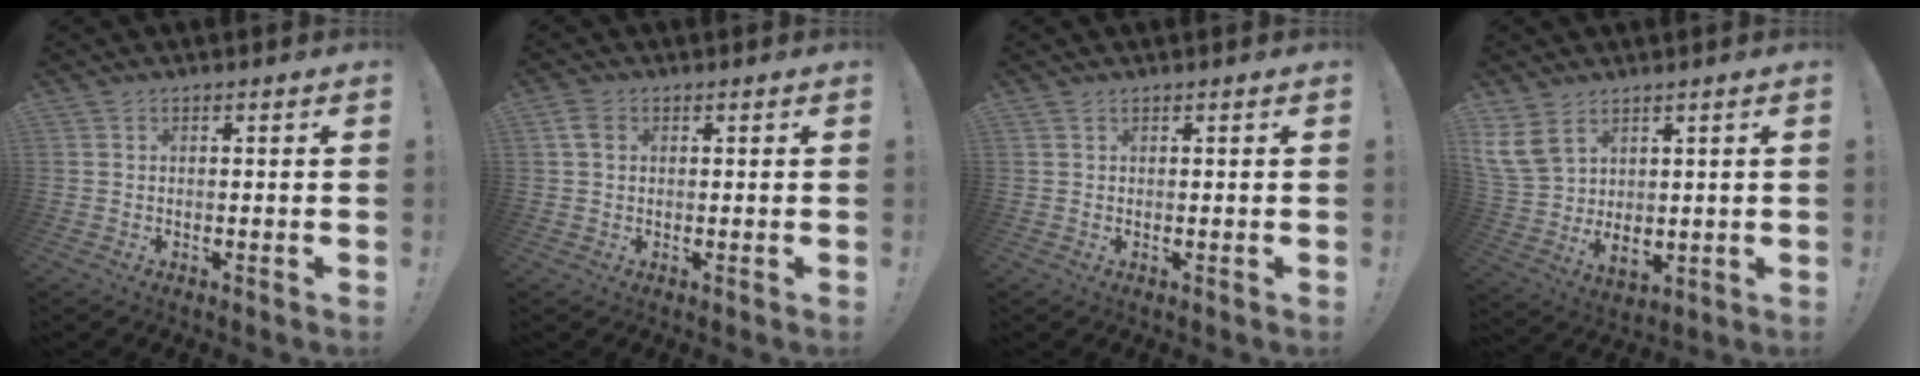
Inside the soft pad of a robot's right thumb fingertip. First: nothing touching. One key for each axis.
{"total": 3.3, "fx": 1.0, "fy": 2.3, "fz": 2.1, "tx": -0.034, "ty": 0.004, "tz": 0.019}
{"total": 0.5, "fx": 0.4, "fy": 0.2, "fz": 0.2, "tx": 0.000, "ty": -0.002, "tz": 0.007}
{"total": 10.1, "fx": 5.2, "fy": 6.4, "fz": 5.7, "tx": -0.125, "ty": -0.036, "tz": 0.109}